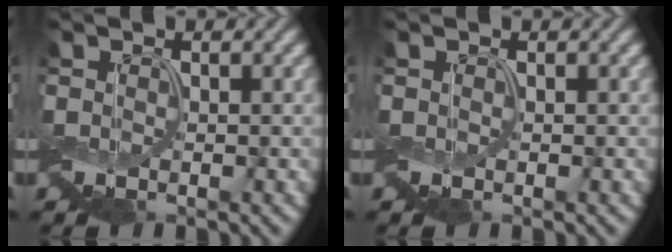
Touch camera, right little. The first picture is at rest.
{"total": 0.0}